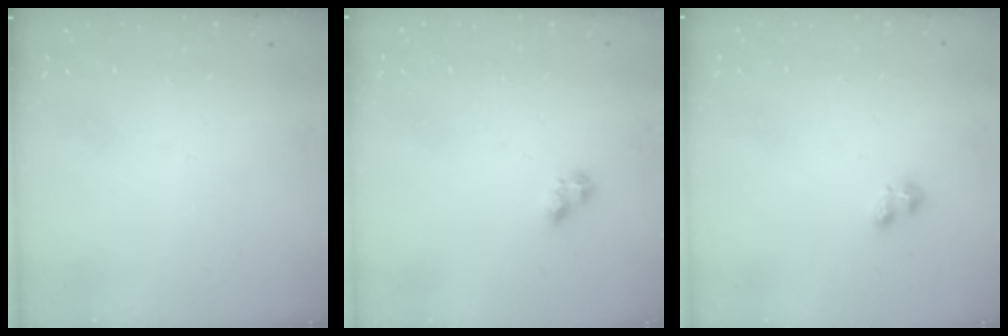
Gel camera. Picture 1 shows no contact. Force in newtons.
{"total": 3.8, "press": 3.8, "slide": 0.5}
{"total": 2.7, "press": 2.6, "slide": 0.6}